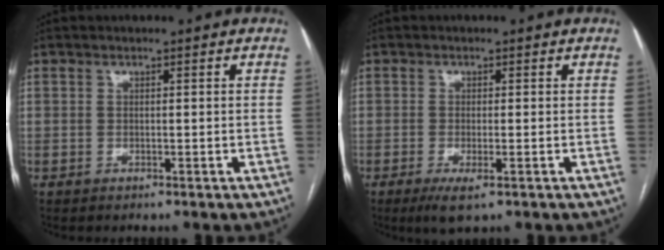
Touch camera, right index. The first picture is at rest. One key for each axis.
{"total": 3.7, "fx": -1.9, "fy": 0.7, "fz": 3.1, "tx": -0.054, "ty": -0.009, "tz": -0.028}